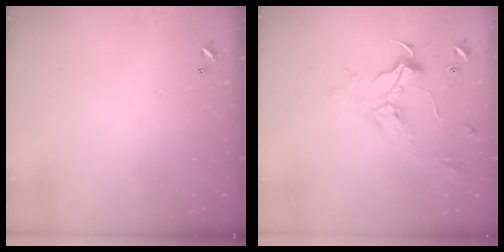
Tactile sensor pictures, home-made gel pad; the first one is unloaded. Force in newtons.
{"total": 2.4, "press": 2.3, "slide": 0.8}